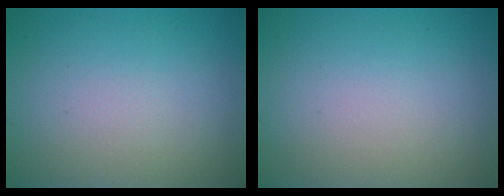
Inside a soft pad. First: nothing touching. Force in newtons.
{"total": 0.0}